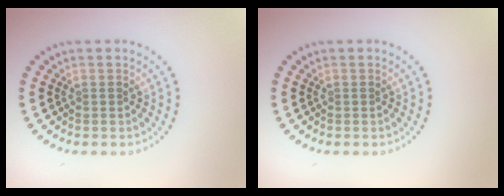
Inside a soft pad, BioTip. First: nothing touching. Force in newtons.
{"total": 0.0}